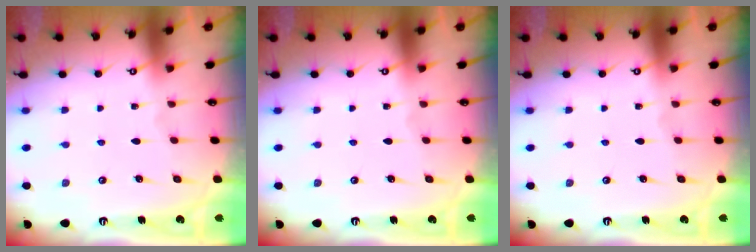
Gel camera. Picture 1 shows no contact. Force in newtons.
{"total": 0.0}
{"total": 0.0}